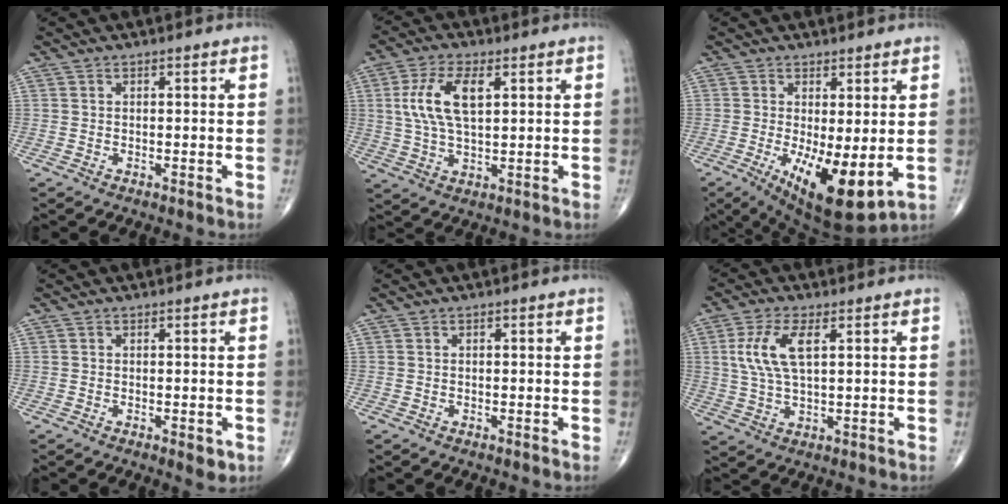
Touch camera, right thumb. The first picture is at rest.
{"total": 10.1, "force": [2.6, 4.5, 8.6], "torque": [-0.179, 0.000, 0.053]}
{"total": 12.0, "force": [-2.0, 4.1, 11.1], "torque": [-0.178, -0.030, -0.016]}
{"total": 2.3, "force": [-0.7, 1.0, 1.9], "torque": [-0.016, -0.003, -0.007]}
{"total": 0.0}
{"total": 8.8, "force": [2.4, 3.6, 7.6], "torque": [-0.168, -0.001, 0.052]}